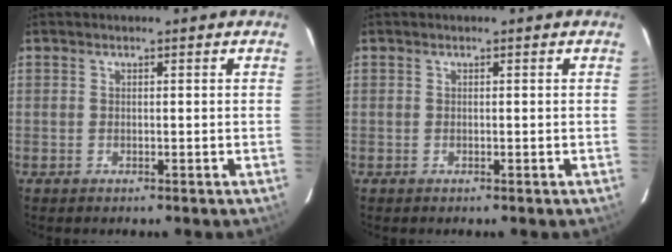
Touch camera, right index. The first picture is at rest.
{"total": 0.0}